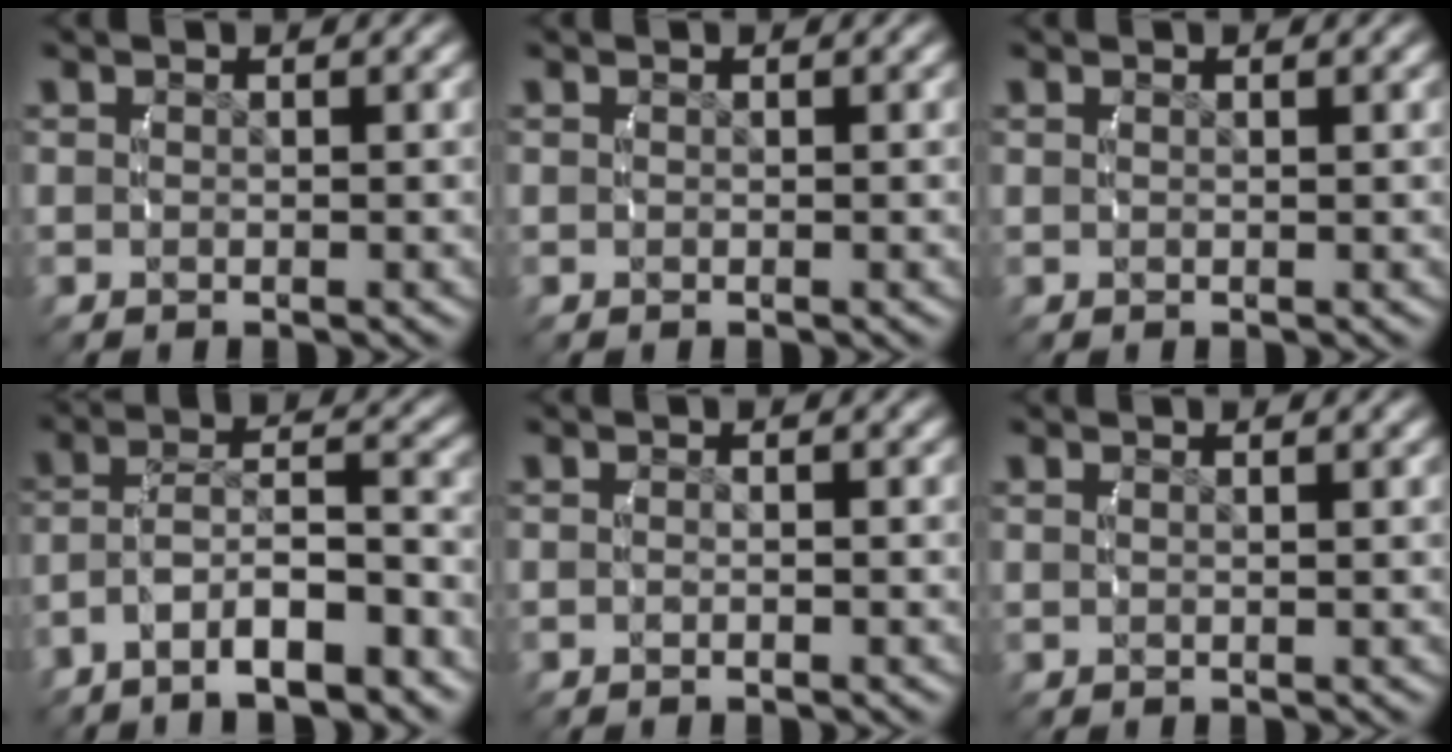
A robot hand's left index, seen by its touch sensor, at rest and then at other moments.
{"total": 0.0}
{"total": 0.6, "force": [0.3, -0.6, 0.0], "torque": [-0.003, -0.004, 0.009]}
{"total": 6.0, "force": [-4.2, 2.2, 3.6], "torque": [-0.077, -0.015, -0.060]}
{"total": 0.7, "force": [-0.6, -0.1, 0.5], "torque": [-0.013, 0.004, -0.012]}
{"total": 0.9, "force": [0.2, -0.8, 0.3], "torque": [-0.007, -0.001, 0.008]}